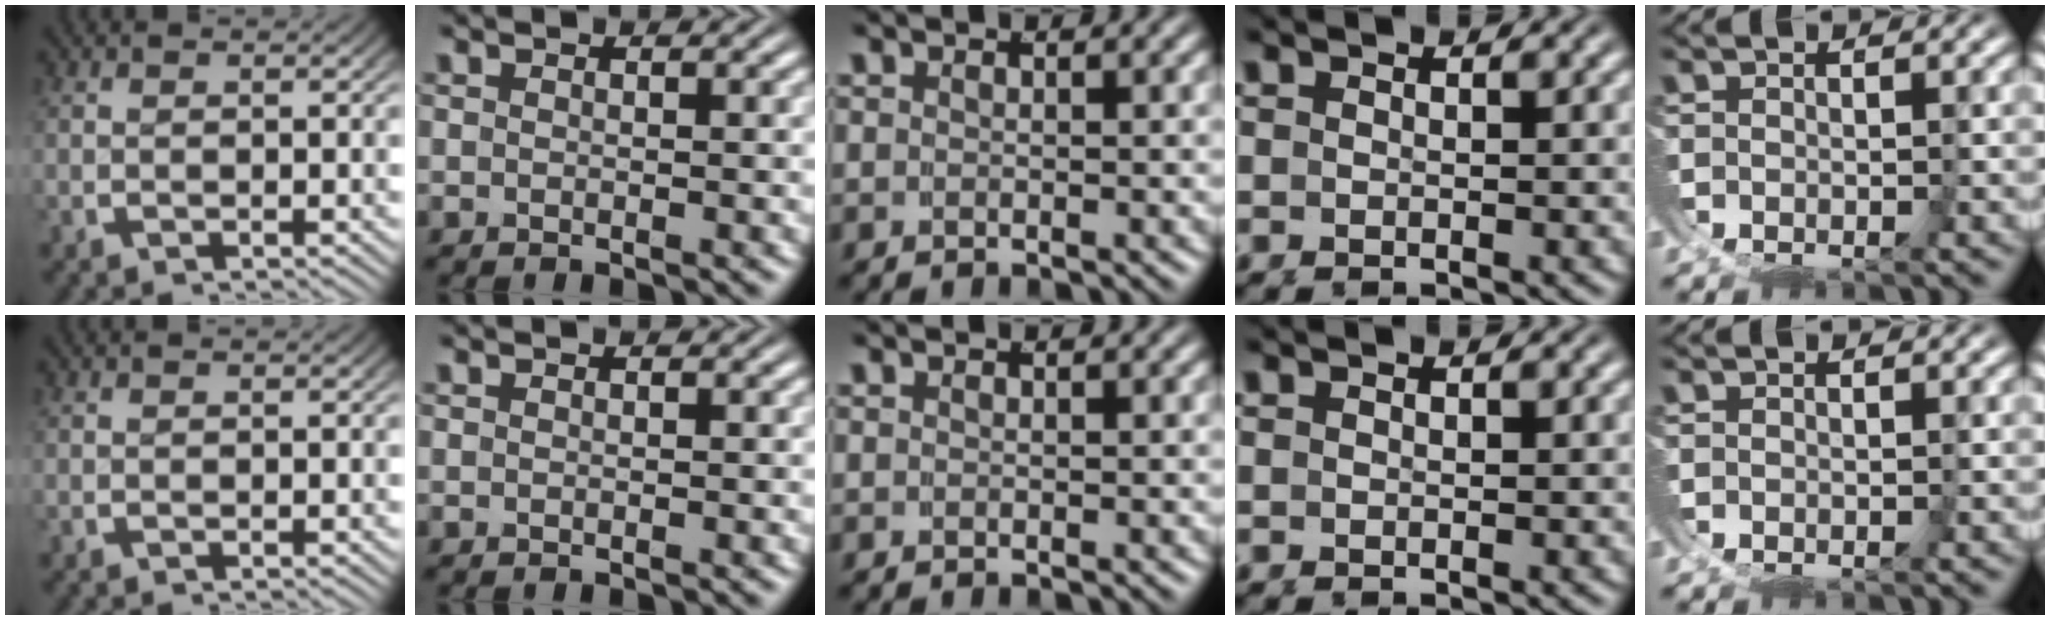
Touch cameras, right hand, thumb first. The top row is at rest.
{}